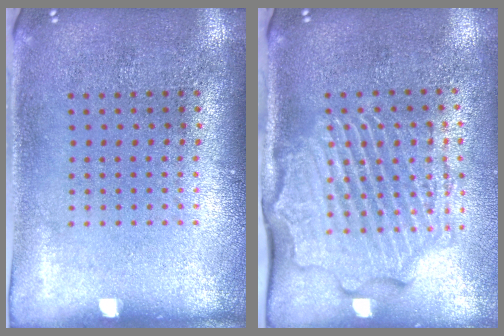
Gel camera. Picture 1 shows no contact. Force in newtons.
{"total": 2.6, "press": 2.3, "slide": 1.3}